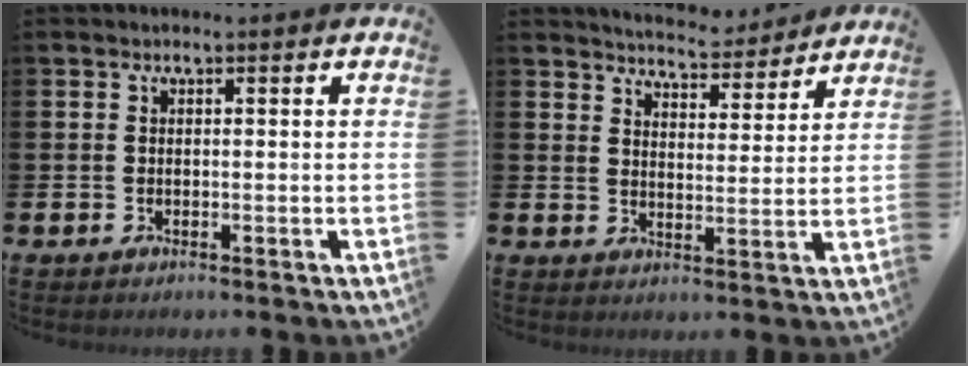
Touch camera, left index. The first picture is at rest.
{"total": 5.4, "force": [5.4, 0.6, 0.0], "torque": [-0.009, -0.043, 0.093]}